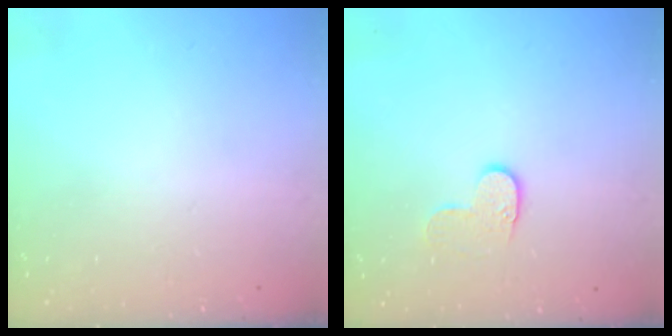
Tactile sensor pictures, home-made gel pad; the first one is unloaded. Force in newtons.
{"total": 5.4, "press": 5.4, "slide": 0.3}